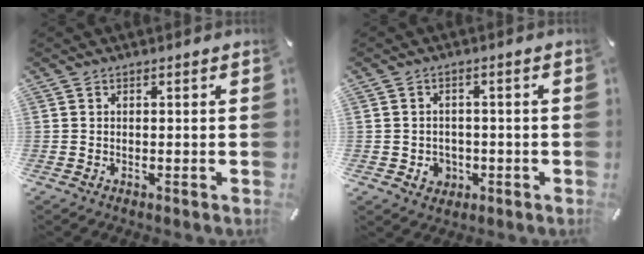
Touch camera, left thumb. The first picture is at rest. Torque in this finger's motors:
{"motor_torque": [-0.02, 0.03, 0.00, 0.01, 0.02]}